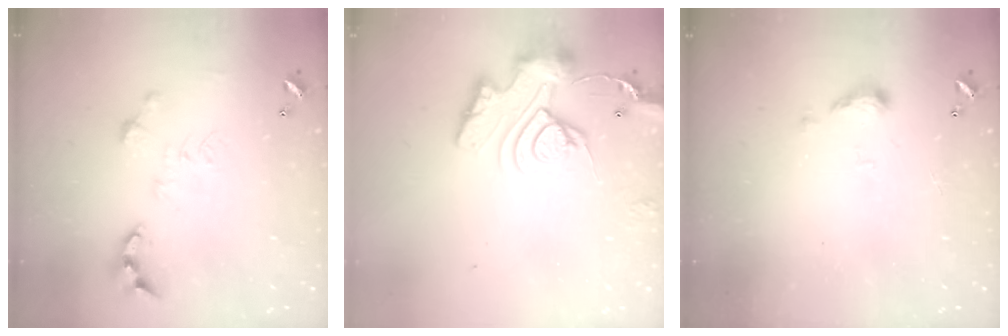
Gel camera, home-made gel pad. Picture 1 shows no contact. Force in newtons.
{"total": 13.9, "press": 13.8, "slide": 1.6}
{"total": 3.8, "press": 3.7, "slide": 0.6}